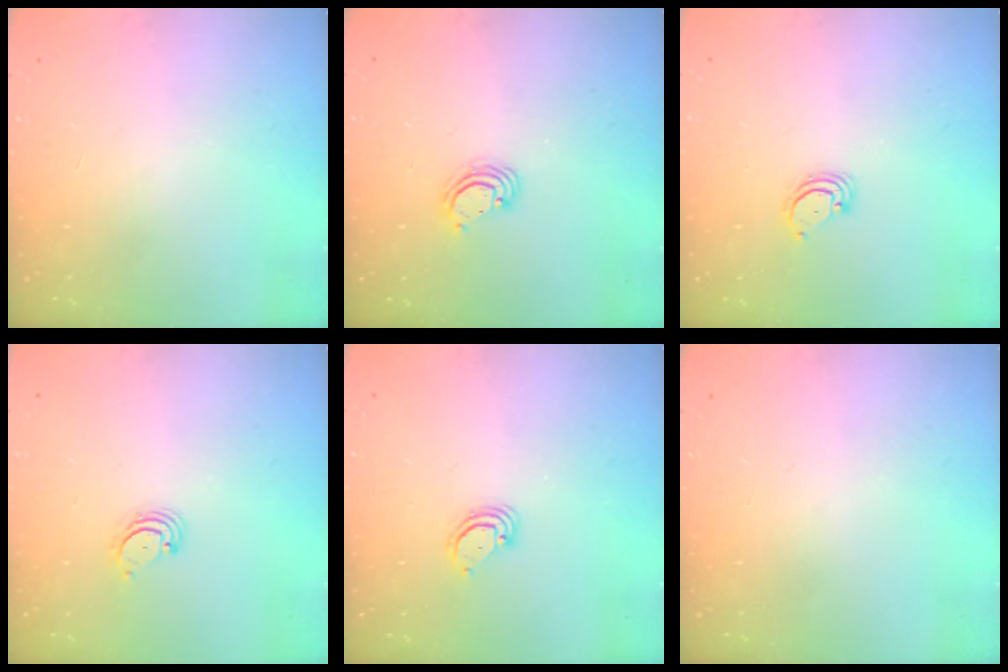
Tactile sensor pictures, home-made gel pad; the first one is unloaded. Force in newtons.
{"total": 3.9, "press": 3.9, "slide": 0.2}
{"total": 2.8, "press": 2.8, "slide": 0.2}
{"total": 2.7, "press": 2.7, "slide": 0.3}
{"total": 2.8, "press": 2.8, "slide": 0.3}
{"total": 0.0}